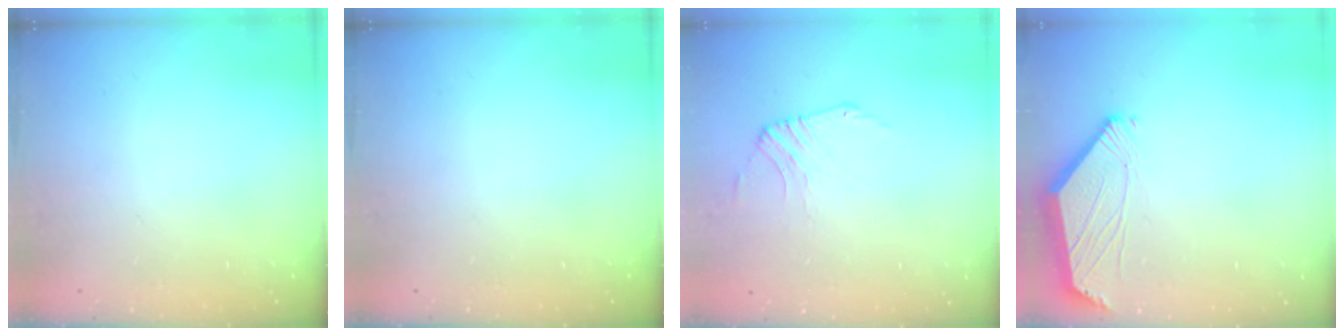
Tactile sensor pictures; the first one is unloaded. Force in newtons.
{"total": 0.0}
{"total": 2.4, "press": 2.4, "slide": 0.5}
{"total": 0.0}